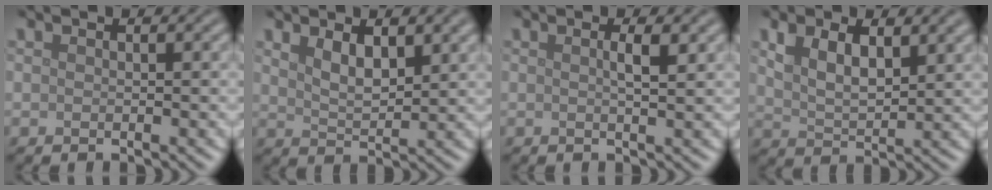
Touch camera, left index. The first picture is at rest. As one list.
[{"total": 3.4, "force": [1.9, 1.3, 2.5], "torque": [-0.049, -0.004, 0.039]}, {"total": 1.8, "force": [0.5, 0.3, 1.7], "torque": [-0.025, 0.003, 0.003]}, {"total": 4.2, "force": [2.2, 1.9, 3.0], "torque": [-0.065, -0.003, 0.045]}]